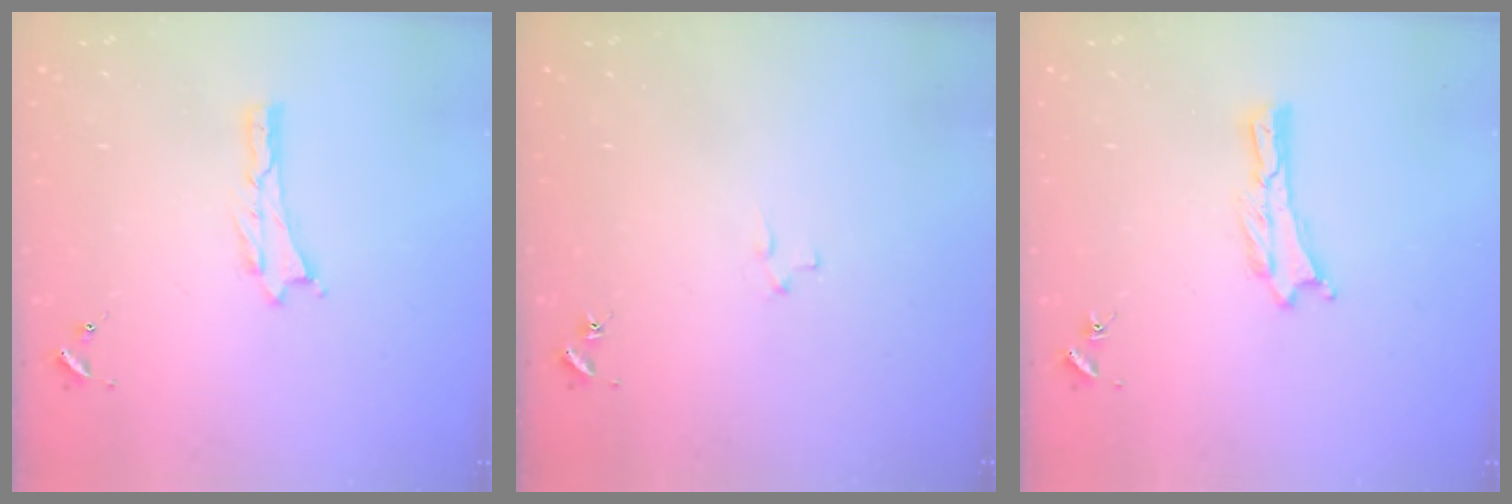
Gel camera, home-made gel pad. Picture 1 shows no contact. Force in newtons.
{"total": 1.9, "press": 1.9, "slide": 0.2}
{"total": 0.0}